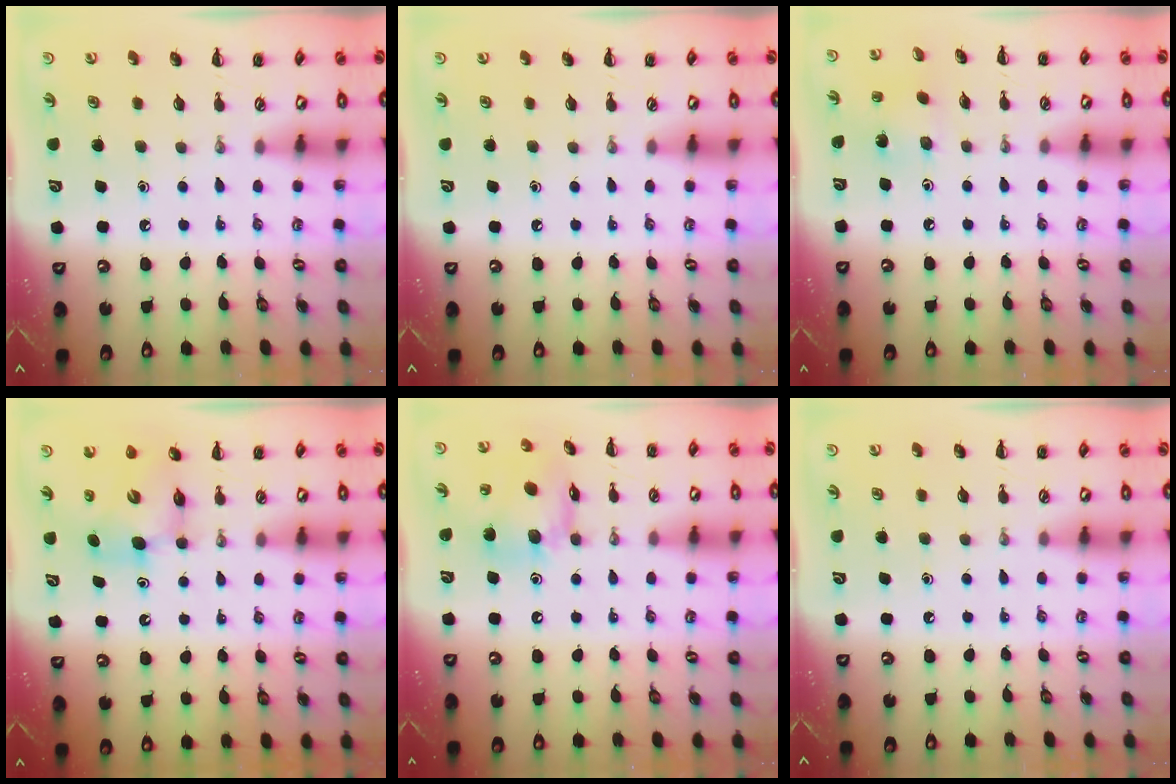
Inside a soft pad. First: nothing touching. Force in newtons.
{"total": 0.0}
{"total": 1.7, "press": 1.6, "slide": 0.7}
{"total": 6.9, "press": 6.8, "slide": 1.0}
{"total": 14.2, "press": 14.1, "slide": 2.1}
{"total": 0.0}